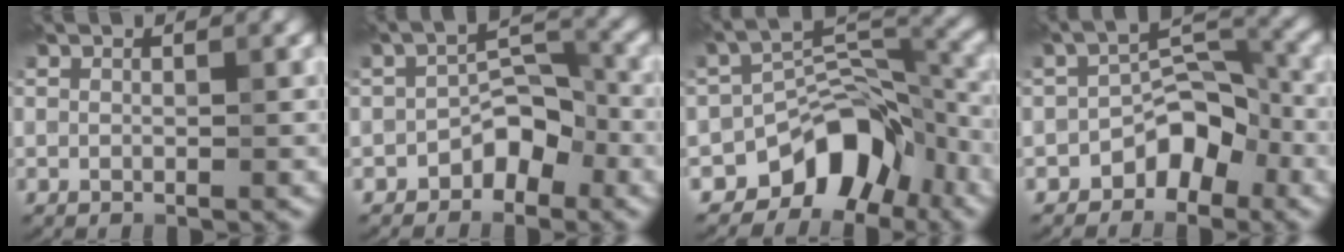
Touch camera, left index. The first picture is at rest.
{"total": 3.8, "force": [-2.4, 2.0, 2.1], "torque": [-0.022, 0.019, -0.042]}
{"total": 7.9, "force": [-5.0, 4.5, 4.1], "torque": [-0.040, 0.004, -0.089]}
{"total": 4.7, "force": [-2.9, 2.6, 2.6], "torque": [-0.020, 0.018, -0.052]}